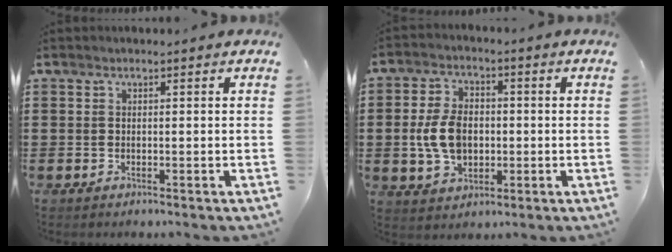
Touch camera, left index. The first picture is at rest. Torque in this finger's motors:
{"motor_torque": [1.35, -0.16, 0.54, 0.16]}